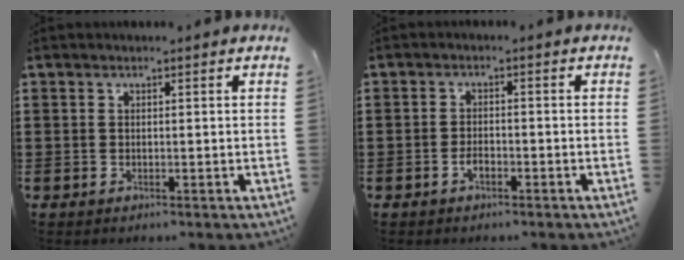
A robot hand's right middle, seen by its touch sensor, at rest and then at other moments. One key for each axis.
{"total": 1.9, "fx": -1.1, "fy": 0.9, "fz": 1.3, "tx": -0.027, "ty": 0.001, "tz": -0.020}